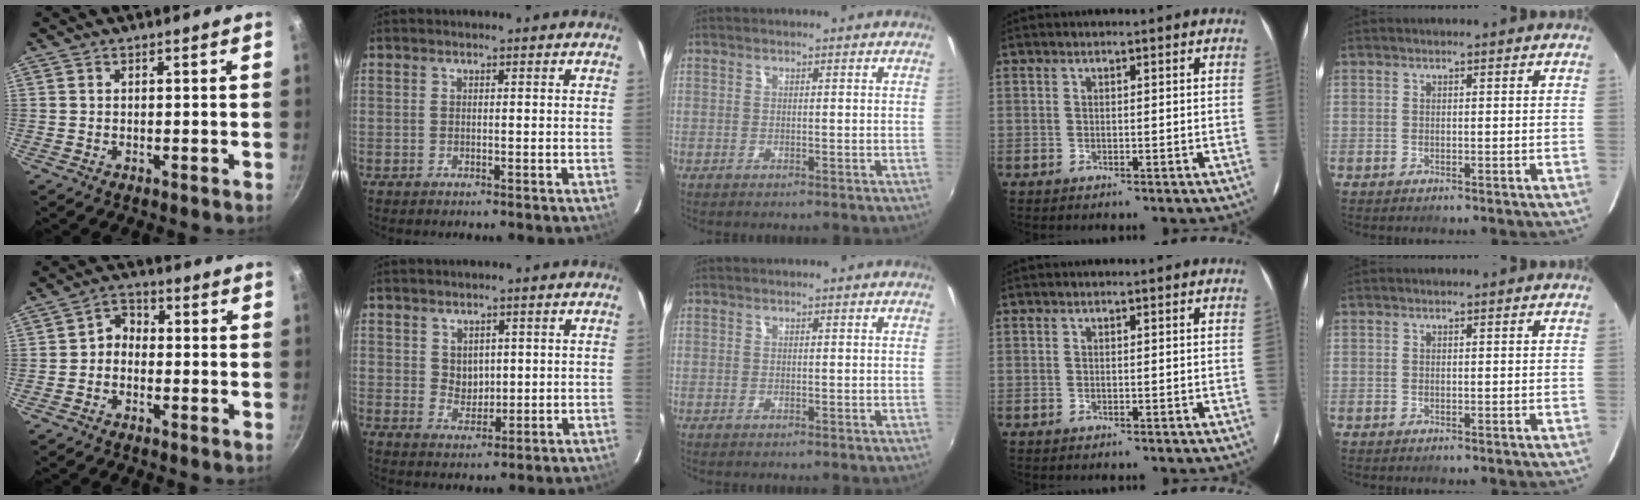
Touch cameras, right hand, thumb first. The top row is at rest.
{"thumb": {"total": 3.4, "force": [-1.1, 2.7, 1.8], "torque": [-0.014, 0.021, -0.031]}, "index": {"total": 3.6, "force": [1.3, 2.9, 1.6], "torque": [-0.022, 0.001, 0.030]}}